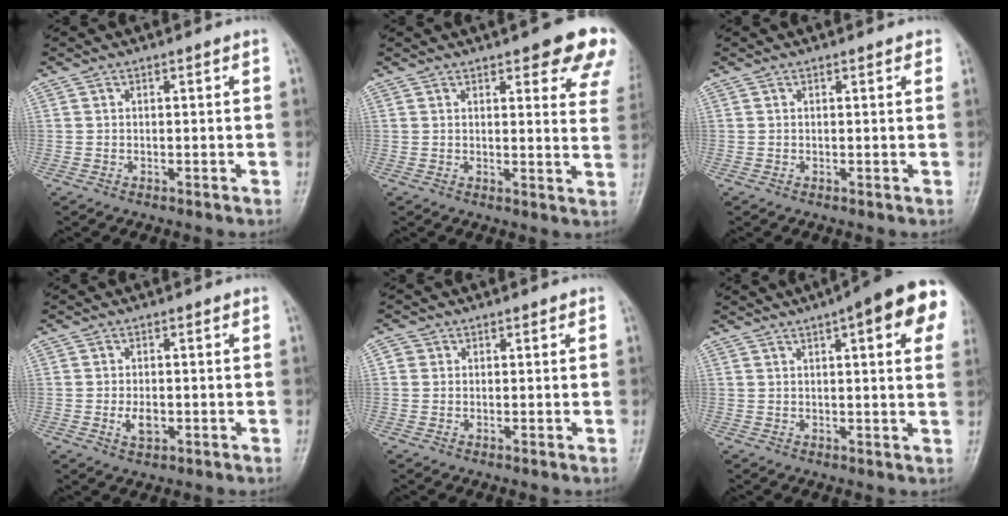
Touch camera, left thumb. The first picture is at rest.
{"total": 13.7, "force": [8.9, 4.2, 9.6], "torque": [-0.079, -0.034, 0.089]}
{"total": 1.1, "force": [0.7, 0.4, 0.7], "torque": [-0.007, -0.001, 0.005]}
{"total": 3.1, "force": [-0.8, 1.9, 2.4], "torque": [-0.040, -0.001, -0.010]}
{"total": 1.8, "force": [0.5, 1.7, 0.3], "torque": [0.006, 0.001, 0.001]}
{"total": 15.8, "force": [6.8, 4.0, 13.6], "torque": [-0.161, 0.005, 0.079]}